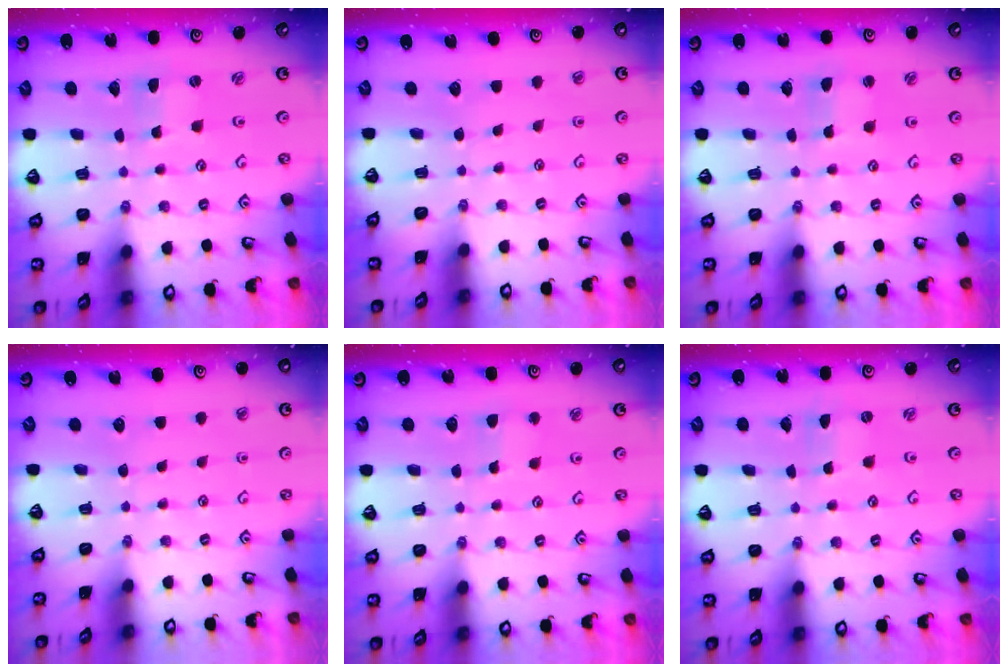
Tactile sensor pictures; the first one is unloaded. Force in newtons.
{"total": 0.0}
{"total": 1.4, "press": 1.4, "slide": 0.2}
{"total": 0.0}
{"total": 2.6, "press": 2.6, "slide": 0.3}
{"total": 0.0}